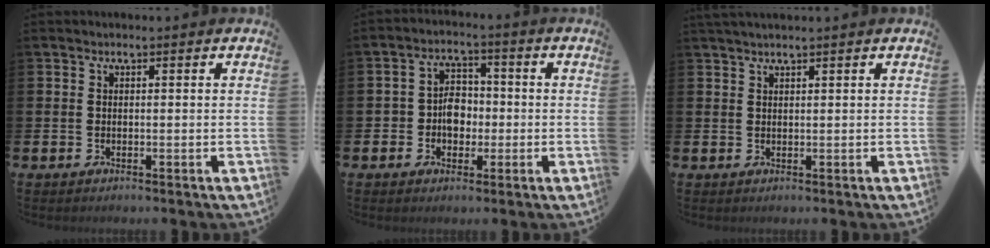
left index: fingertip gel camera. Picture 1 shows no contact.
{"total": 4.5, "force": [-0.8, 3.6, 2.6], "torque": [-0.041, 0.008, -0.022]}
{"total": 1.2, "force": [1.2, -0.1, 0.4], "torque": [-0.001, -0.003, 0.020]}